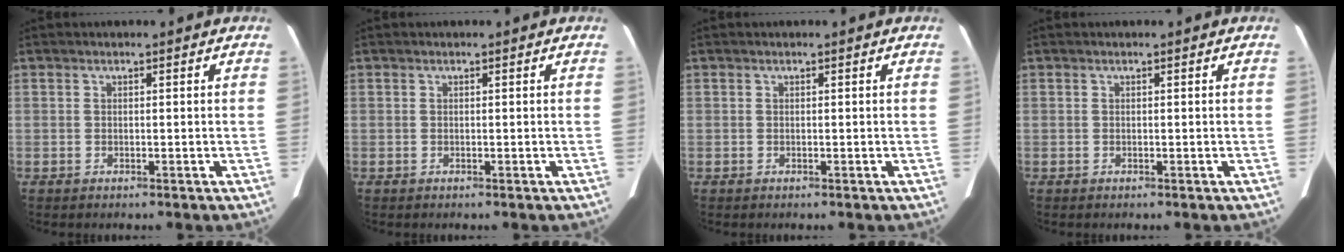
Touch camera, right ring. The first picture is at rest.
{"total": 0.0}
{"total": 0.0}
{"total": 0.0}